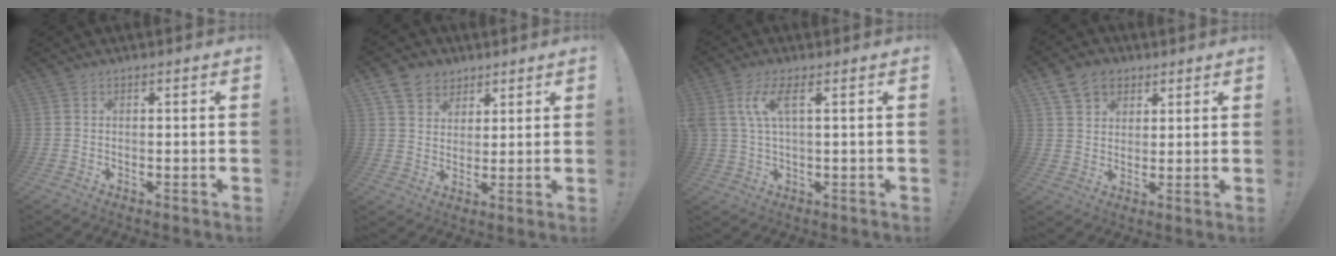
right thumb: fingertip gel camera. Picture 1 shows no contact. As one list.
[{"total": 7.9, "force": [4.9, 6.0, 1.6], "torque": [-0.031, -0.027, 0.100]}, {"total": 7.2, "force": [2.5, 2.1, 6.5], "torque": [-0.126, -0.006, 0.044]}, {"total": 9.2, "force": [5.2, 6.8, 3.3], "torque": [-0.053, -0.020, 0.102]}]